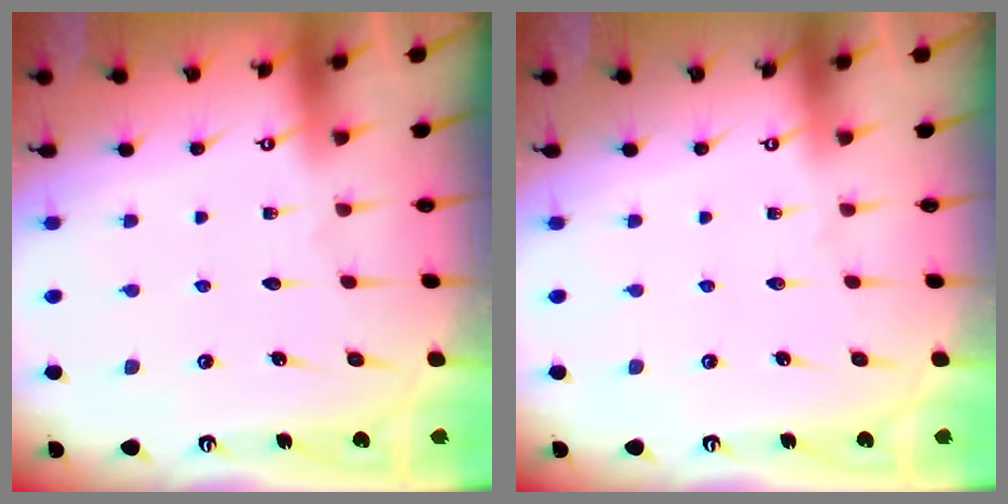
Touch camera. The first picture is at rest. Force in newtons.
{"total": 0.0}